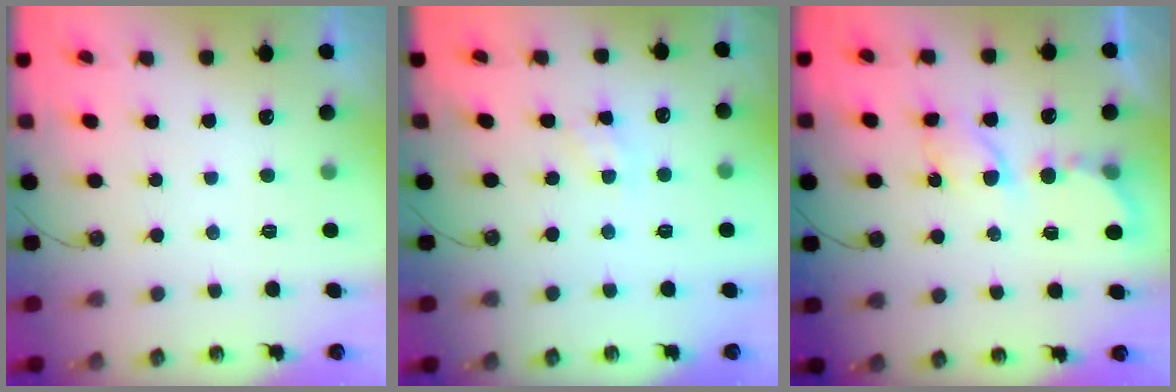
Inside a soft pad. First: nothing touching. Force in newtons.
{"total": 3.1, "press": 3.1, "slide": 0.5}
{"total": 6.2, "press": 6.2, "slide": 0.3}